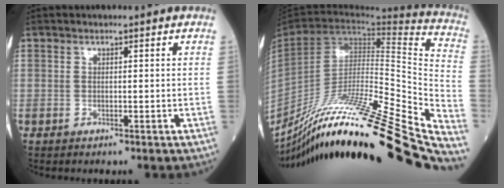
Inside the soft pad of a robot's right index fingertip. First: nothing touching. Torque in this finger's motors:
{"motor_torque": [-0.83, -1.26, 0.39, 0.17]}